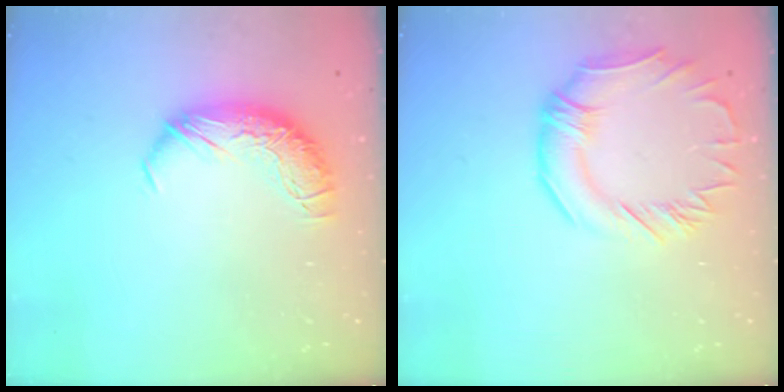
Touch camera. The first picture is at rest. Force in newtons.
{"total": 3.1, "press": 3.0, "slide": 1.0}